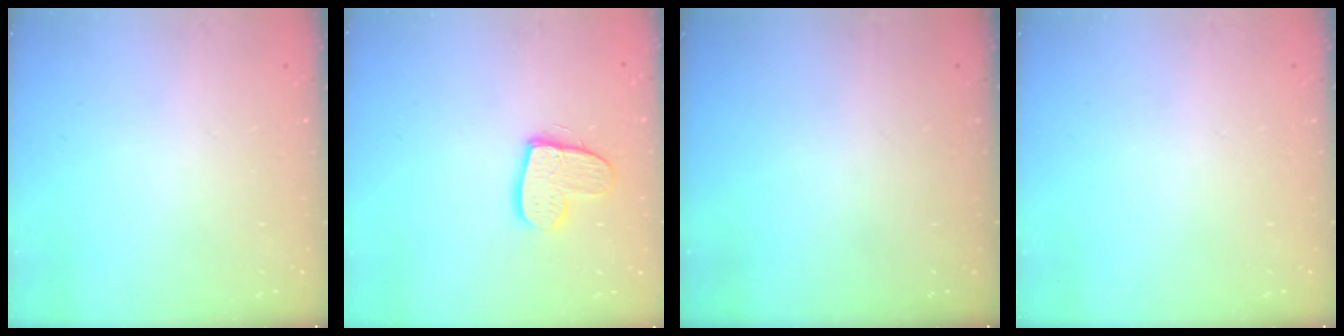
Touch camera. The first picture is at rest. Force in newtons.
{"total": 12.0, "press": 11.9, "slide": 0.9}
{"total": 0.0}
{"total": 0.0}